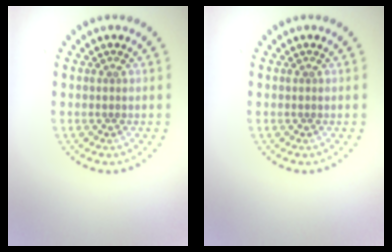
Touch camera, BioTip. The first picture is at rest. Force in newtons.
{"total": 0.0}